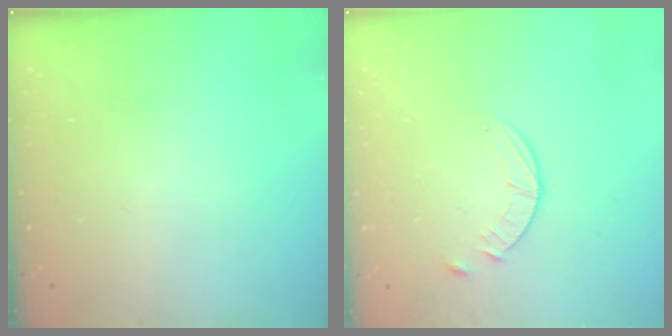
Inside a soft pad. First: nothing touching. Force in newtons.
{"total": 5.6, "press": 5.6, "slide": 0.7}